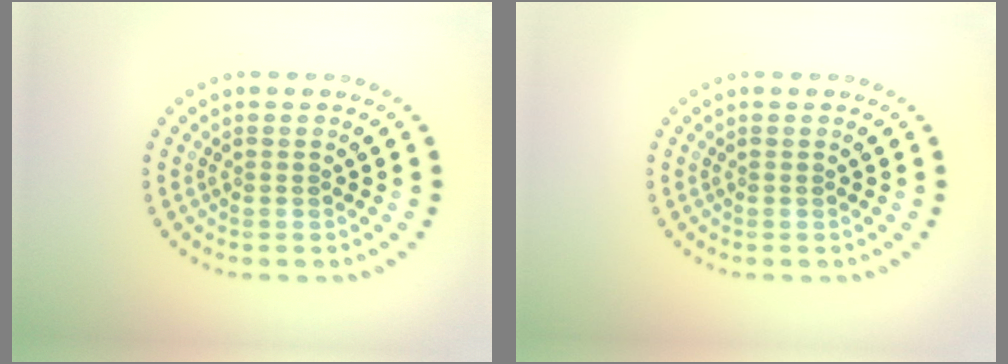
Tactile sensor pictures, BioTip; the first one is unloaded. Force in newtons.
{"total": 0.0}